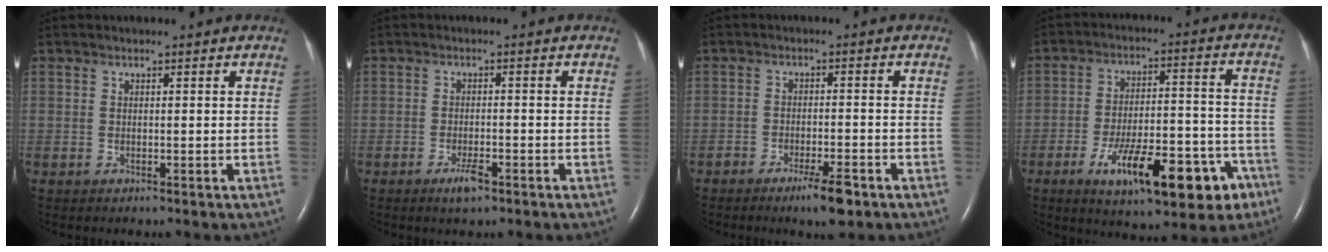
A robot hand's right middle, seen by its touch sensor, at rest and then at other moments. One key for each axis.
{"total": 2.7, "fx": -1.7, "fy": 0.6, "fz": 2.0, "tx": -0.040, "ty": -0.002, "tz": -0.029}
{"total": 4.8, "fx": -3.1, "fy": 0.8, "fz": 3.5, "tx": -0.061, "ty": -0.004, "tz": -0.049}
{"total": 16.6, "fx": -8.7, "fy": 5.1, "fz": 13.1, "tx": -0.173, "ty": 0.017, "tz": -0.121}